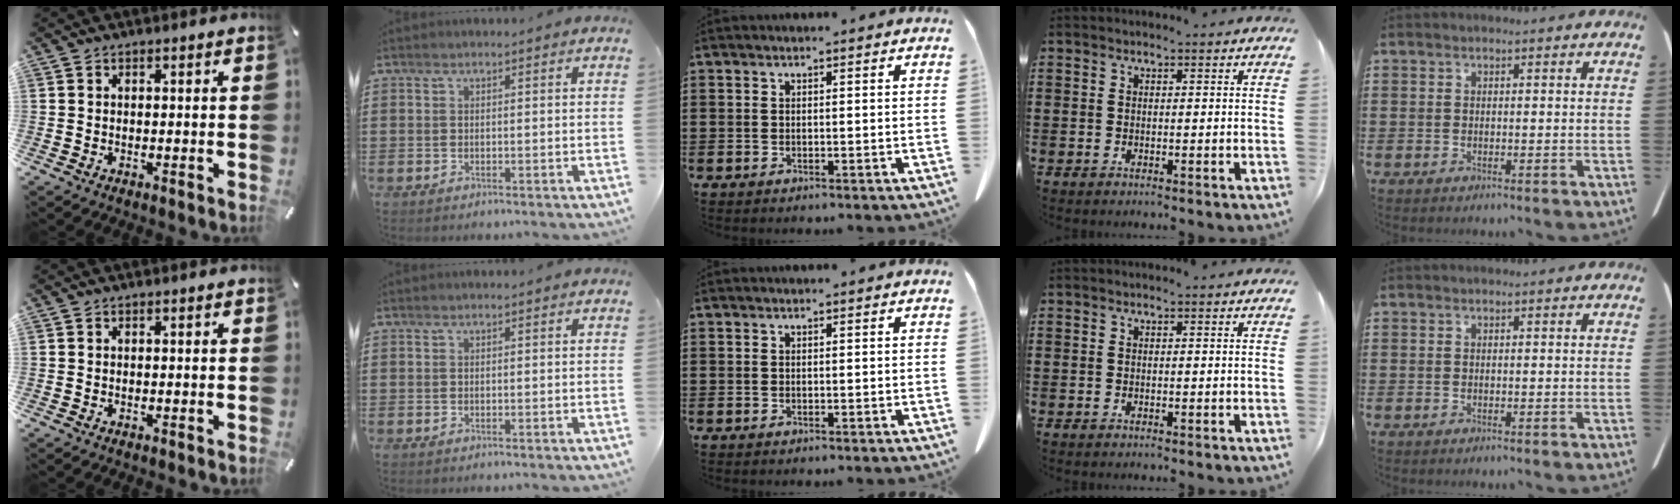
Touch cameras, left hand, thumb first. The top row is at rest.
{}